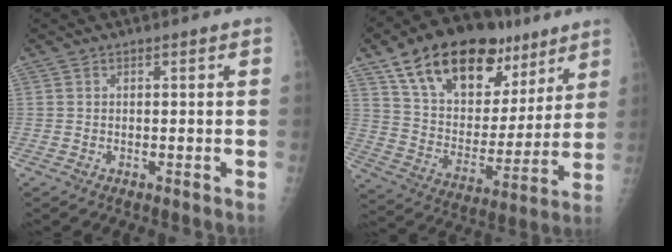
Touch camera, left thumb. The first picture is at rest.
{"total": 25.4, "force": [15.0, 14.1, 14.9], "torque": [-0.205, -0.027, 0.253]}